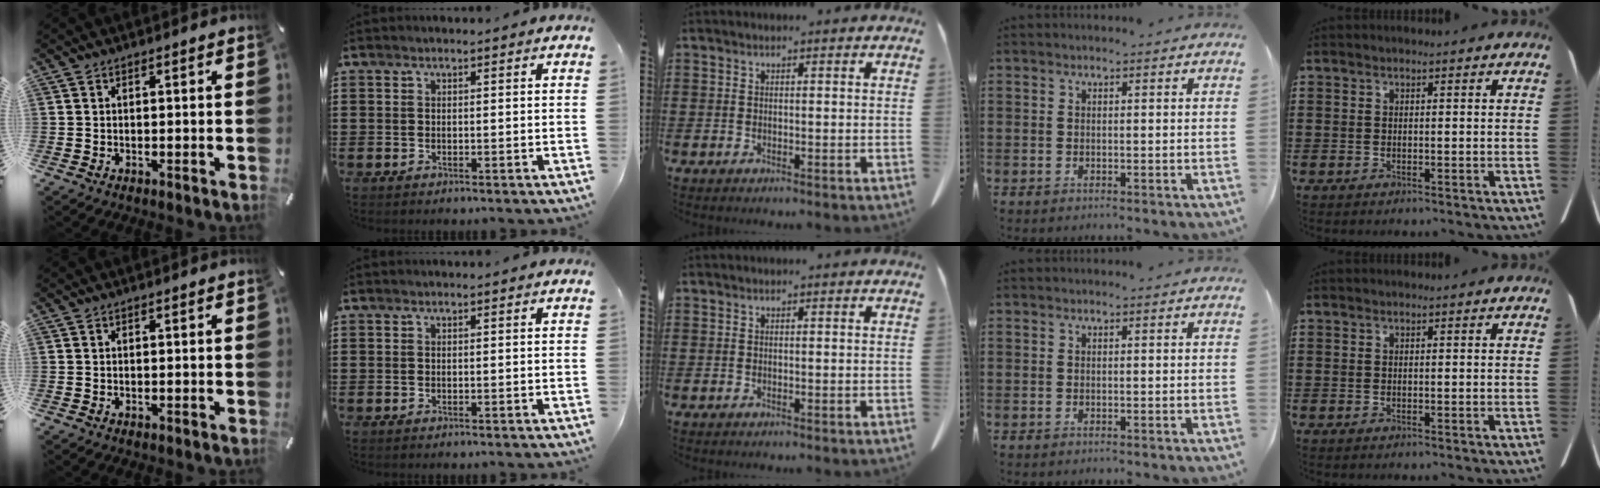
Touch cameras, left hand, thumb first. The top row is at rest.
{}